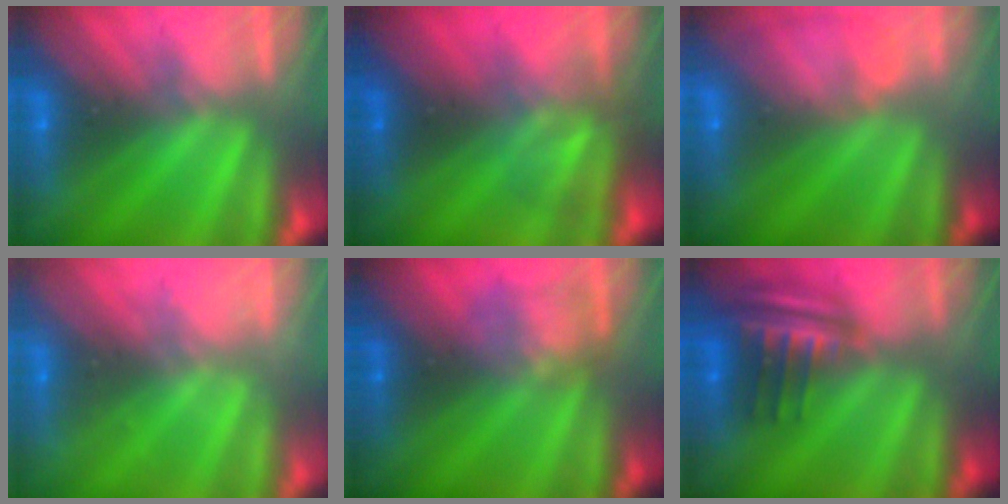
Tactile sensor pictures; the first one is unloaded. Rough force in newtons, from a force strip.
{"total": 2.9}
{"total": 8.3}
{"total": 2.1}
{"total": 2.3}
{"total": 6.3}